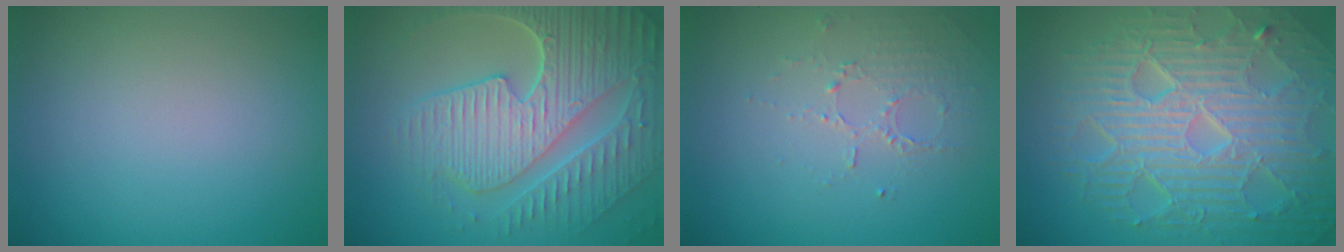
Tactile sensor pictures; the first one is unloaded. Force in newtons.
{"total": 9.1, "press": 6.5, "slide": 6.3}
{"total": 1.6, "press": 1.0, "slide": 1.3}
{"total": 10.9, "press": 6.8, "slide": 8.5}